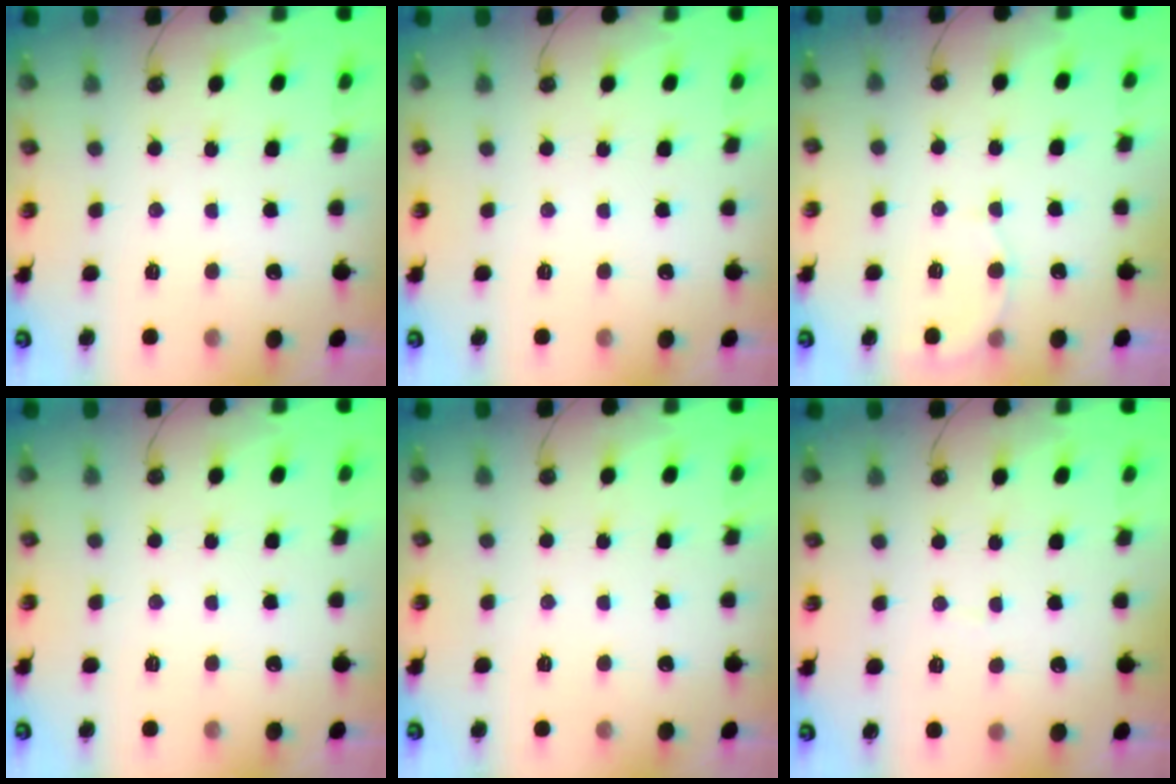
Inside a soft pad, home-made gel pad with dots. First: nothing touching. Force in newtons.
{"total": 0.0}
{"total": 6.3, "press": 6.2, "slide": 0.5}
{"total": 0.0}
{"total": 0.0}
{"total": 2.3, "press": 2.3, "slide": 0.3}